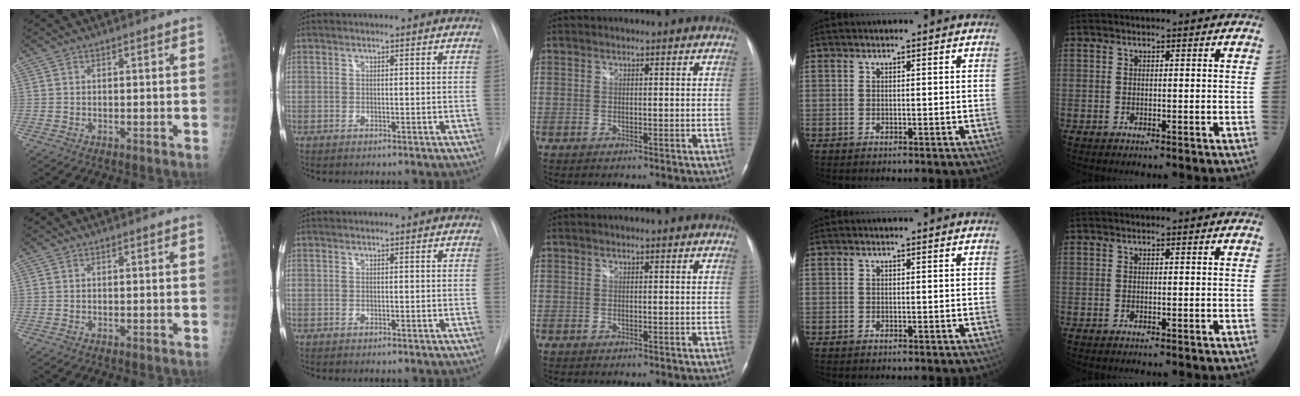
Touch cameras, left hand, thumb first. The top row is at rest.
{}